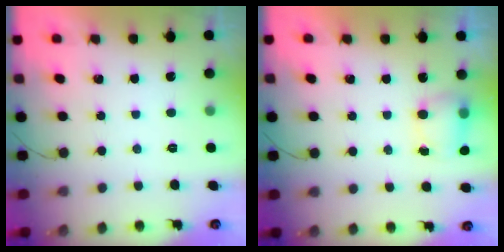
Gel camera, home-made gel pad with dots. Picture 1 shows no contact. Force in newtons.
{"total": 5.8, "press": 5.8, "slide": 0.6}